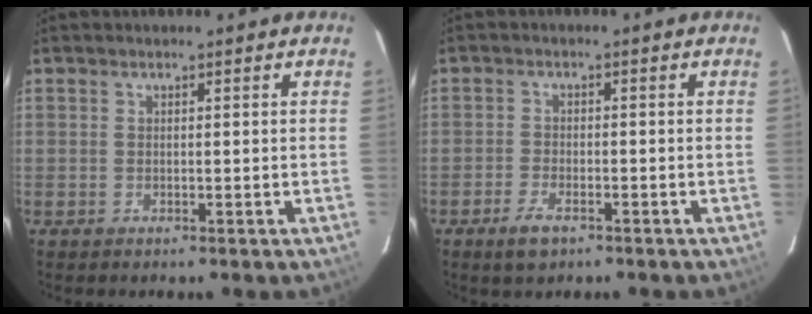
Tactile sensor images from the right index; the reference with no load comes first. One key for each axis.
{"total": 4.2, "fx": -2.7, "fy": 1.9, "fz": 2.6, "tx": -0.066, "ty": -0.005, "tz": -0.050}